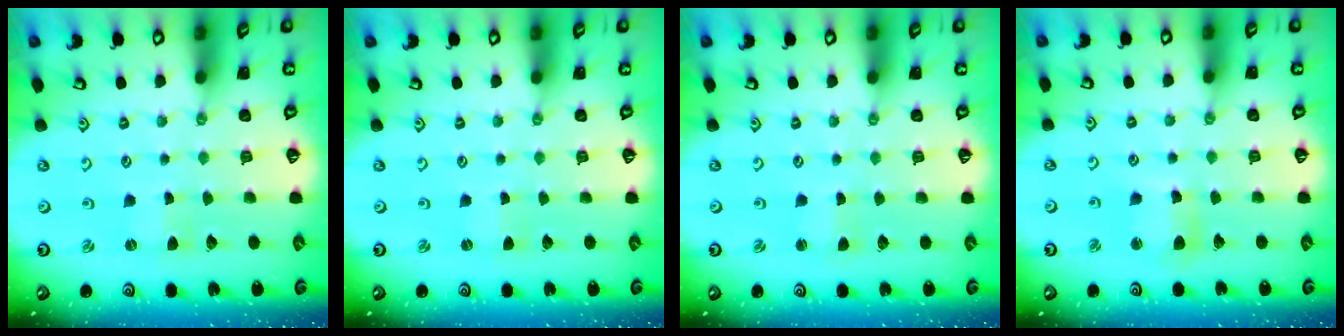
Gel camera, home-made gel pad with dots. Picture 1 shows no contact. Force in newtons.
{"total": 0.0}
{"total": 1.1, "press": 1.1, "slide": 0.2}
{"total": 7.1, "press": 7.0, "slide": 0.9}